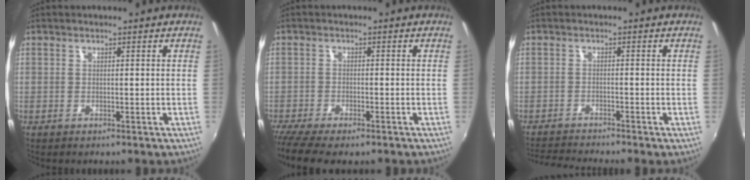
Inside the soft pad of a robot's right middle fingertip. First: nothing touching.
{"total": 7.9, "force": [-6.4, 1.5, 4.3], "torque": [-0.108, -0.041, -0.113]}
{"total": 5.2, "force": [-4.9, -0.9, 1.3], "torque": [-0.045, -0.015, -0.091]}